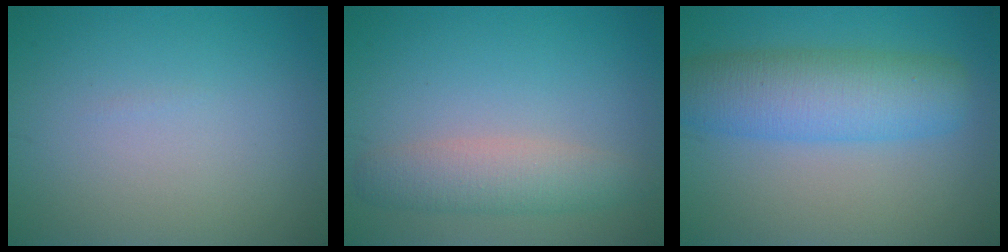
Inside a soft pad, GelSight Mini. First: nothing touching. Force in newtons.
{"total": 3.6, "press": 3.6, "slide": 0.3}
{"total": 6.7, "press": 6.7, "slide": 0.2}